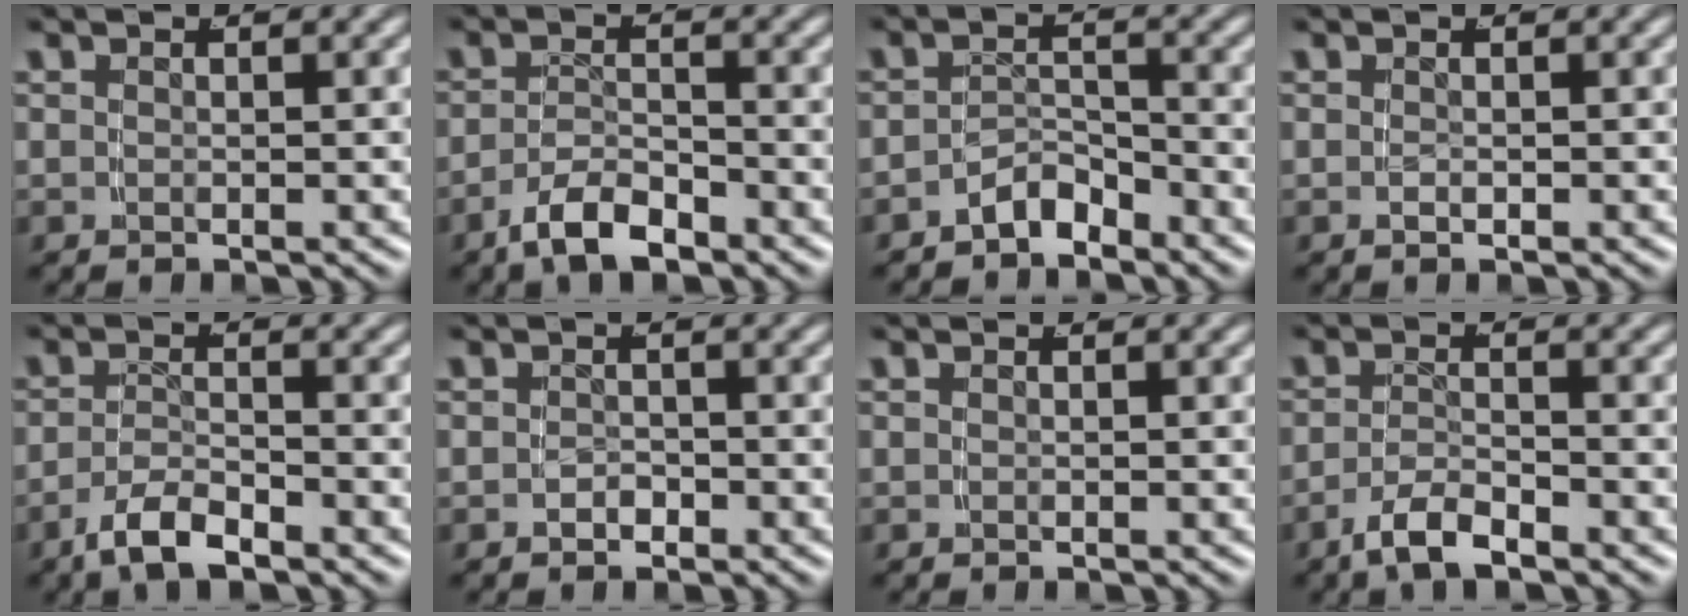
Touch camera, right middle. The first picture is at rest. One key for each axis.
{"total": 3.6, "fx": -2.8, "fy": 1.1, "fz": 2.0, "tx": -0.032, "ty": -0.002, "tz": -0.048}
{"total": 3.2, "fx": -2.9, "fy": 1.0, "fz": 0.8, "tx": -0.007, "ty": -0.005, "tz": -0.051}
{"total": 0.6, "fx": -0.5, "fy": -0.4, "fz": 0.3, "tx": -0.011, "ty": -0.005, "tz": -0.002}
{"total": 3.1, "fx": -2.4, "fy": 0.7, "fz": 1.9, "tx": -0.038, "ty": -0.004, "tz": -0.040}
{"total": 0.9, "fx": -0.8, "fy": 0.4, "fz": 0.2, "tx": -0.005, "ty": -0.003, "tz": -0.012}
{"total": 0.0}
{"total": 2.9, "fx": -2.3, "fy": 0.4, "fz": 1.7, "tx": -0.034, "ty": -0.004, "tz": -0.039}